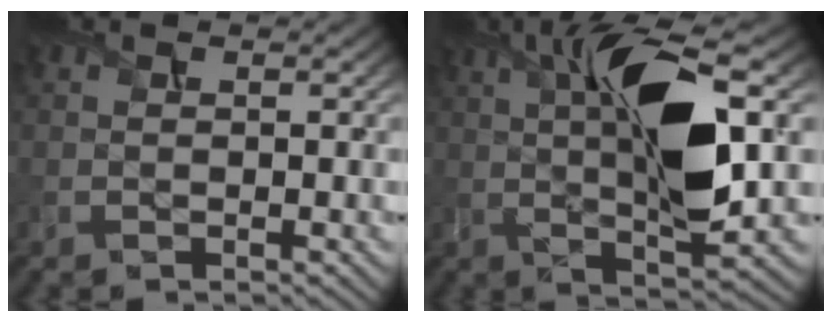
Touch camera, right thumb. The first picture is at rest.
{"total": 13.1, "force": [2.8, 3.8, 12.2], "torque": [-0.213, 0.007, 0.045]}